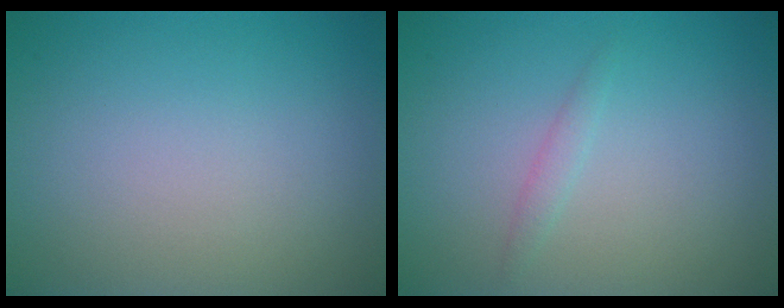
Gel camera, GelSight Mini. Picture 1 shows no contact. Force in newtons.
{"total": 0.9, "press": 0.9, "slide": 0.1}